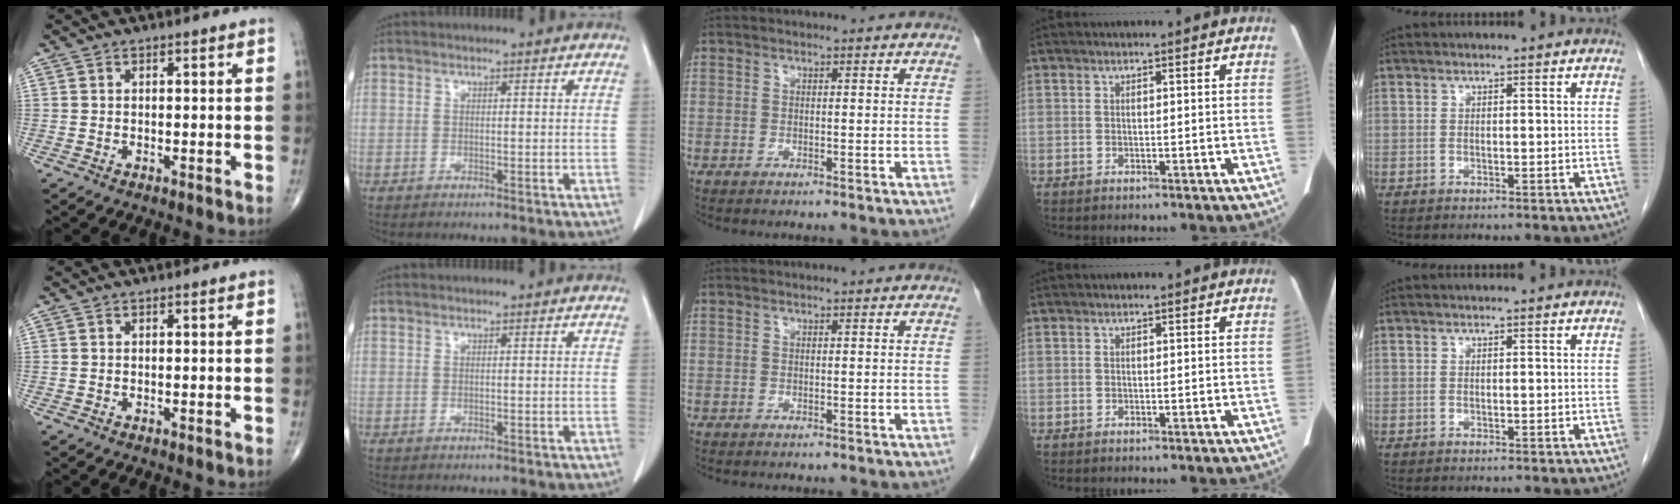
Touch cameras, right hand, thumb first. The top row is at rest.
{}